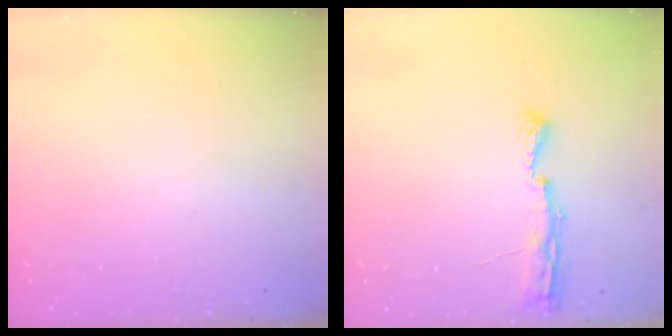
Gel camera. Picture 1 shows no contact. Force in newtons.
{"total": 7.1, "press": 7.1, "slide": 0.8}